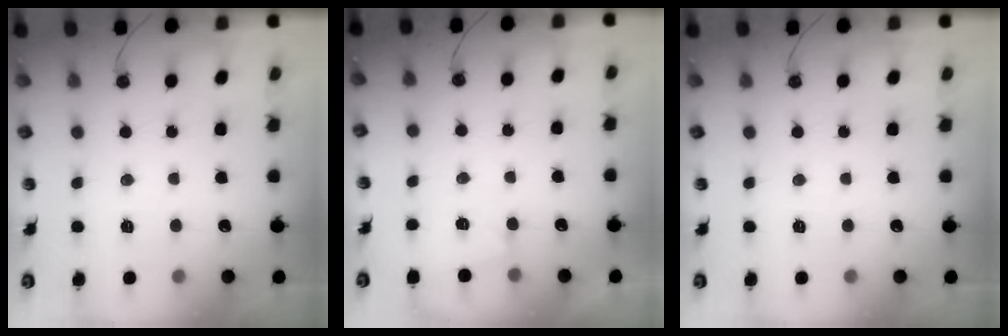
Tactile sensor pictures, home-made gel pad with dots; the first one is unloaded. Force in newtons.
{"total": 1.7, "press": 1.7, "slide": 0.5}
{"total": 0.0}